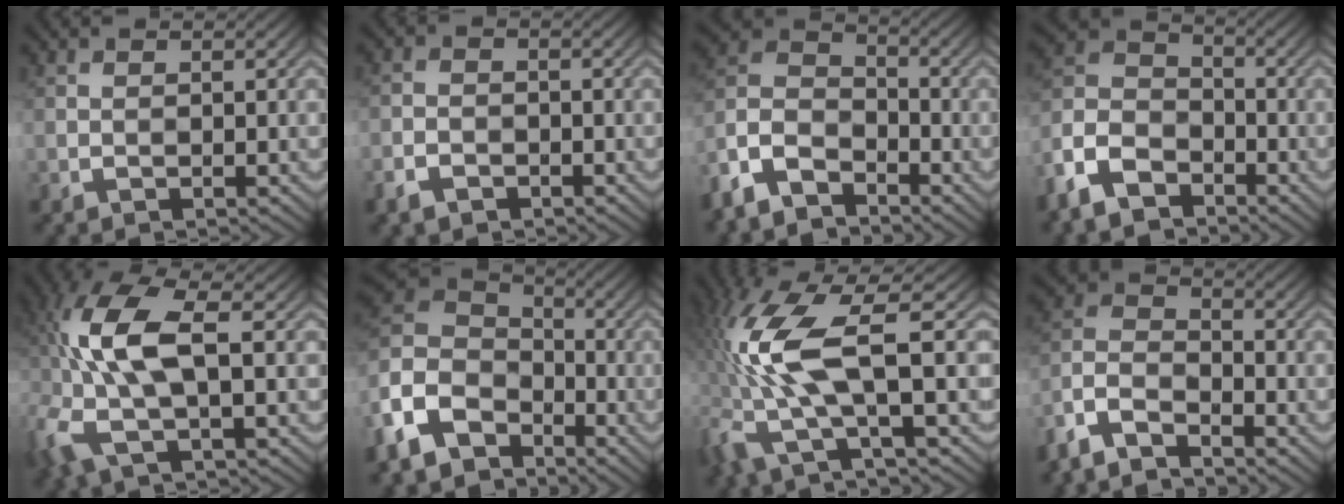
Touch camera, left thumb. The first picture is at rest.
{"total": 2.9, "force": [-2.0, 1.8, 1.2], "torque": [-0.025, -0.005, -0.049]}
{"total": 10.2, "force": [-7.5, 4.9, 4.9], "torque": [-0.120, -0.008, -0.172]}
{"total": 10.6, "force": [-6.9, 5.9, 5.4], "torque": [-0.142, -0.015, -0.160]}
{"total": 11.7, "force": [0.0, 5.2, 10.4], "torque": [-0.266, 0.009, -0.006]}
{"total": 12.9, "force": [-7.6, 8.5, 6.1], "torque": [-0.200, -0.012, -0.158]}
{"total": 12.2, "force": [1.1, 3.4, 11.7], "torque": [-0.281, -0.004, 0.022]}
{"total": 8.1, "force": [-6.5, 2.9, 3.9], "torque": [-0.088, -0.010, -0.151]}